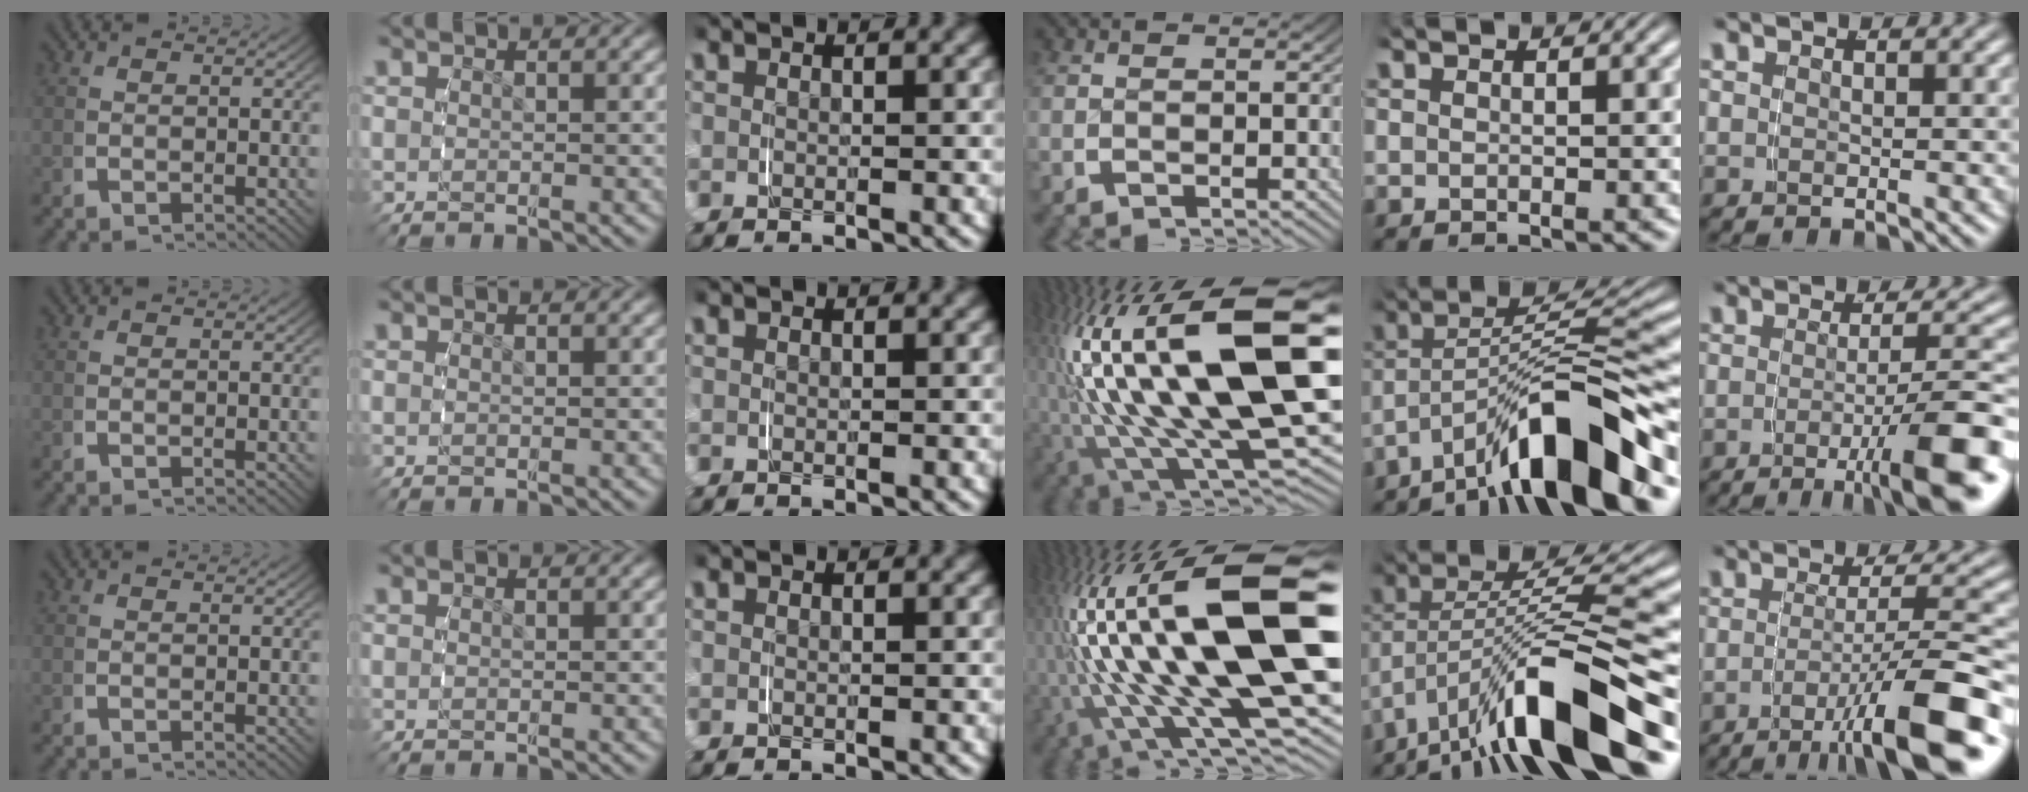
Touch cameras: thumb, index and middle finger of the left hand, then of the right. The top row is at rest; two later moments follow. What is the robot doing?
{"motion": "grasp_and_lifting", "object": "pencil case"}